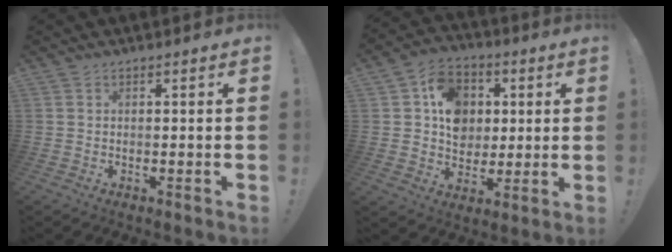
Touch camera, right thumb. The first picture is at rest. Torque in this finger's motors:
{"motor_torque": [1.53, 1.50, 0.80, -0.38, 0.10]}